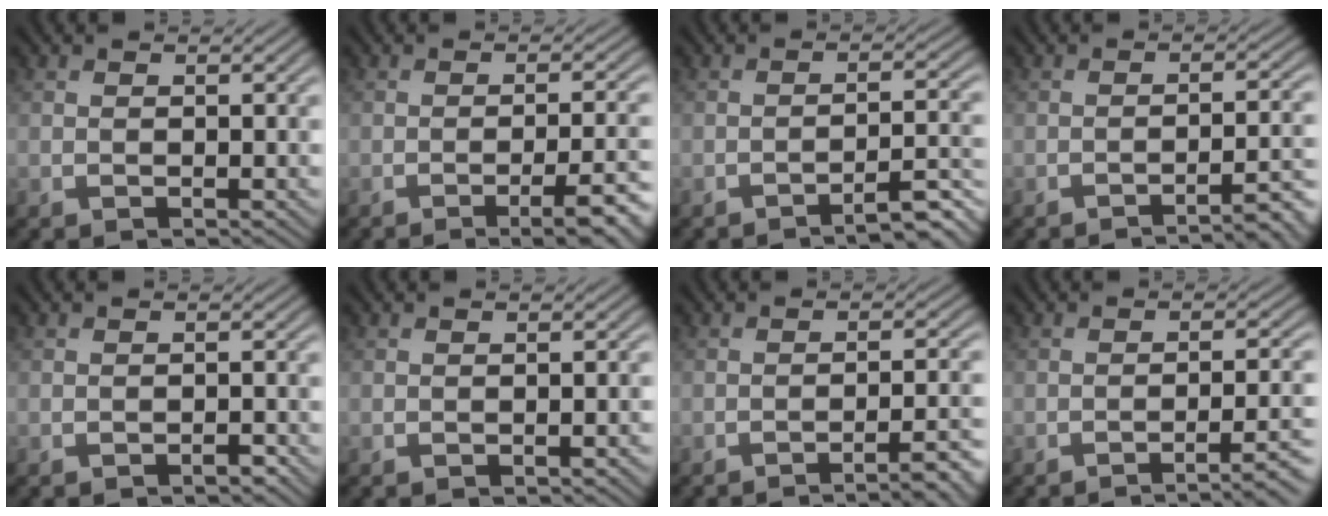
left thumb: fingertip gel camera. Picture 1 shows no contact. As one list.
[{"total": 6.6, "force": [-3.4, 1.3, 5.6], "torque": [-0.079, 0.003, -0.048]}, {"total": 4.4, "force": [-3.3, 0.5, 2.8], "torque": [-0.034, 0.015, -0.057]}, {"total": 5.0, "force": [-3.6, 0.8, 3.5], "torque": [-0.040, 0.015, -0.061]}, {"total": 0.9, "force": [-0.7, 0.3, 0.5], "torque": [-0.005, 0.001, -0.011]}, {"total": 1.1, "force": [-0.3, 0.2, 1.0], "torque": [-0.014, 0.001, -0.003]}, {"total": 5.3, "force": [-3.4, 0.9, 4.0], "torque": [-0.049, 0.012, -0.059]}, {"total": 5.5, "force": [-3.1, 1.0, 4.4], "torque": [-0.060, 0.007, -0.051]}]